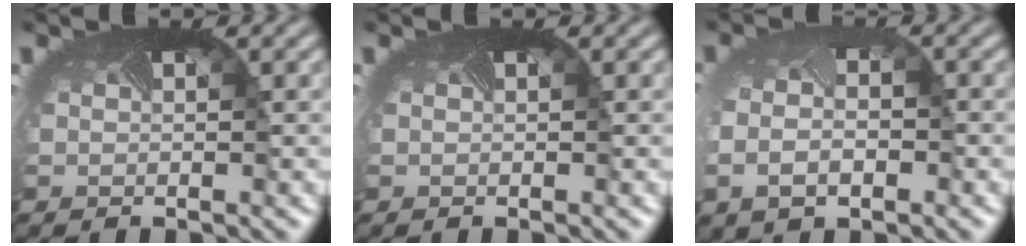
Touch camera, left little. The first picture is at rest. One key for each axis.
{"total": 0.0}
{"total": 4.5, "fx": -0.8, "fy": 2.9, "fz": 3.3, "tx": -0.085, "ty": -0.016, "tz": -0.010}